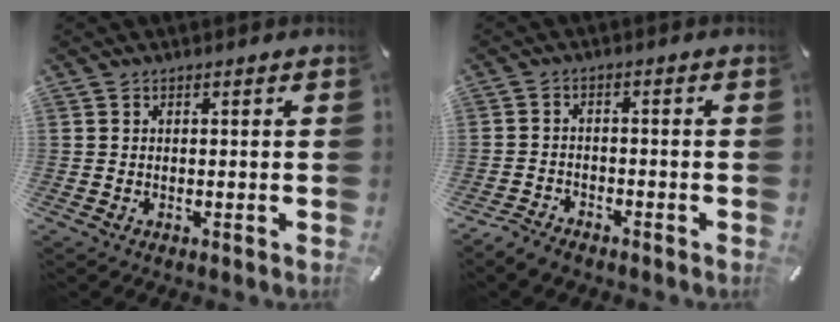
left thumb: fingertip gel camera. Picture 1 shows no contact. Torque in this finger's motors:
{"motor_torque": [-0.19, 0.11, -0.05, 0.10, 0.00]}